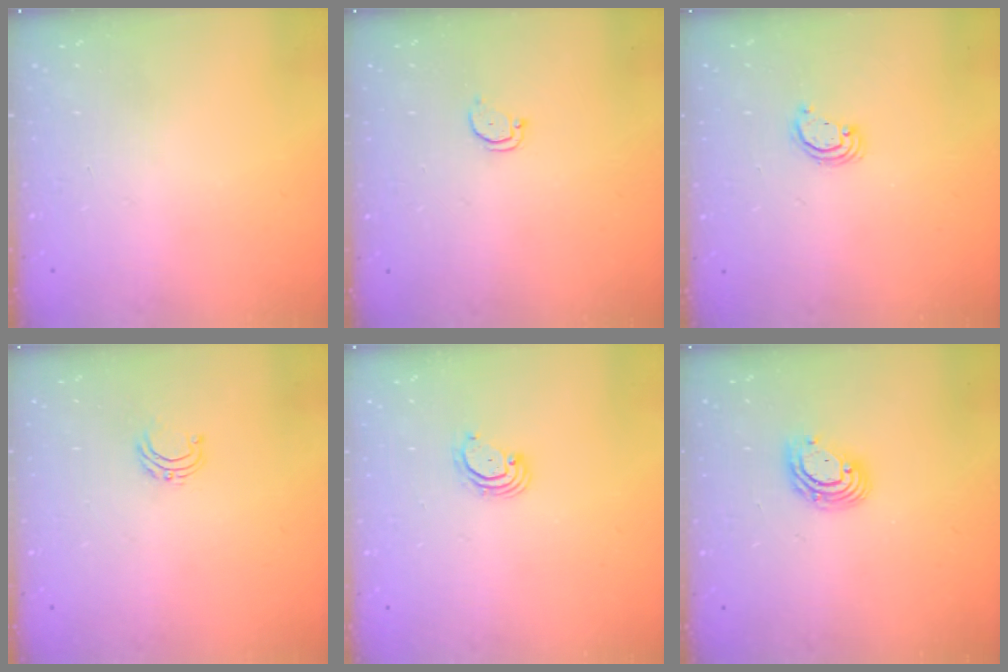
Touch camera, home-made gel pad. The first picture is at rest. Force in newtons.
{"total": 2.2, "press": 2.2, "slide": 0.2}
{"total": 2.8, "press": 2.8, "slide": 0.2}
{"total": 4.6, "press": 4.6, "slide": 0.4}
{"total": 3.0, "press": 3.0, "slide": 0.3}
{"total": 8.0, "press": 7.8, "slide": 1.5}